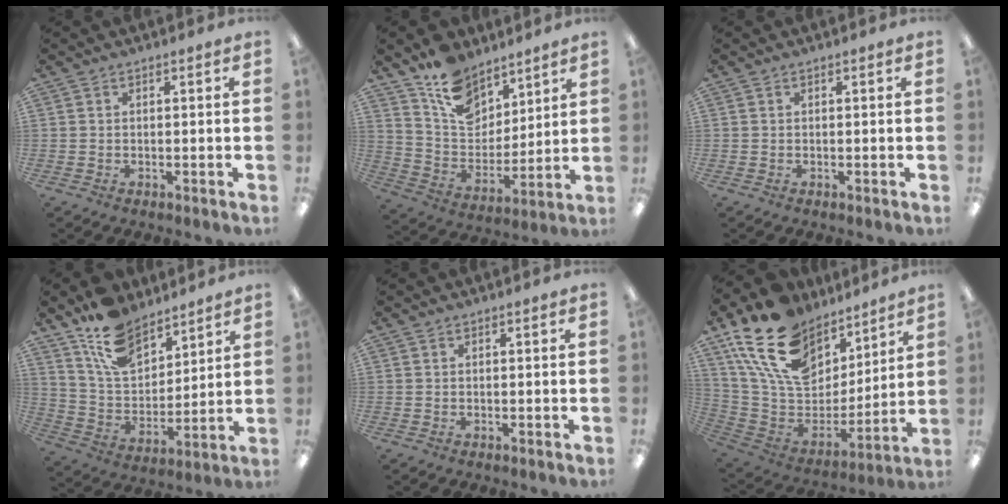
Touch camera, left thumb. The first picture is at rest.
{"total": 13.8, "force": [10.0, 8.1, 5.1], "torque": [-0.101, -0.062, 0.193]}
{"total": 0.0}
{"total": 14.0, "force": [10.4, 7.1, 6.2], "torque": [-0.134, -0.051, 0.198]}
{"total": 0.0}
{"total": 21.0, "force": [13.1, 12.6, 10.5], "torque": [-0.213, -0.072, 0.243]}